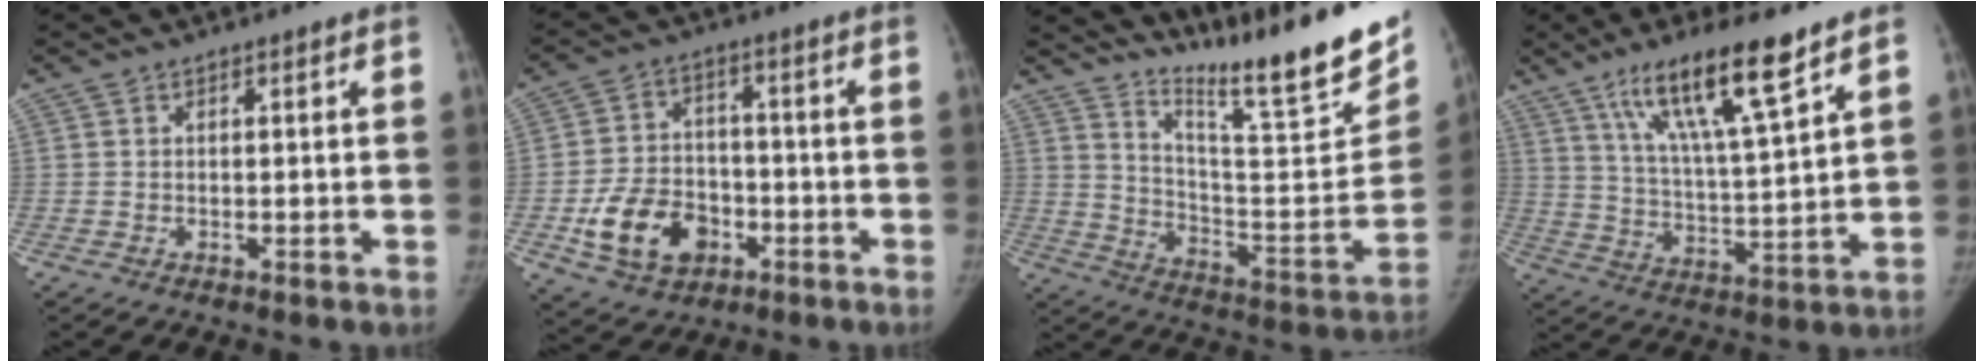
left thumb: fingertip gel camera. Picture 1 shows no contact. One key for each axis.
{"total": 12.4, "fx": -4.4, "fy": 9.2, "fz": 7.1, "tx": -0.100, "ty": 0.020, "tz": -0.070}
{"total": 23.4, "fx": 18.4, "fy": 2.6, "fz": 14.2, "tx": -0.195, "ty": -0.135, "tz": 0.287}
{"total": 15.6, "fx": 9.8, "fy": 2.1, "fz": 12.0, "tx": -0.208, "ty": -0.044, "tz": 0.179}